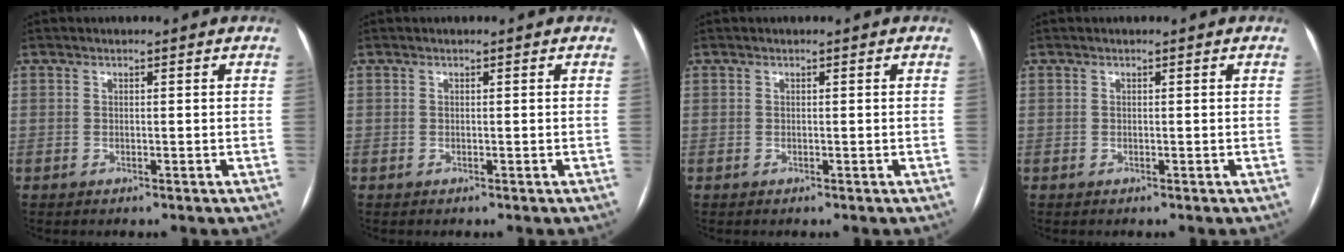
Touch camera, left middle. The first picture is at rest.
{"total": 0.0}
{"total": 0.0}
{"total": 0.0}